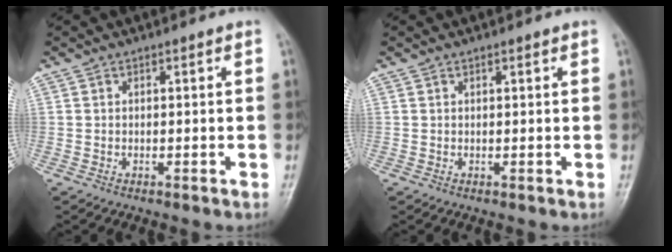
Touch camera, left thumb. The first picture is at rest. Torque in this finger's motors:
{"motor_torque": [-0.17, -0.06, -0.01, -0.06, 0.02]}